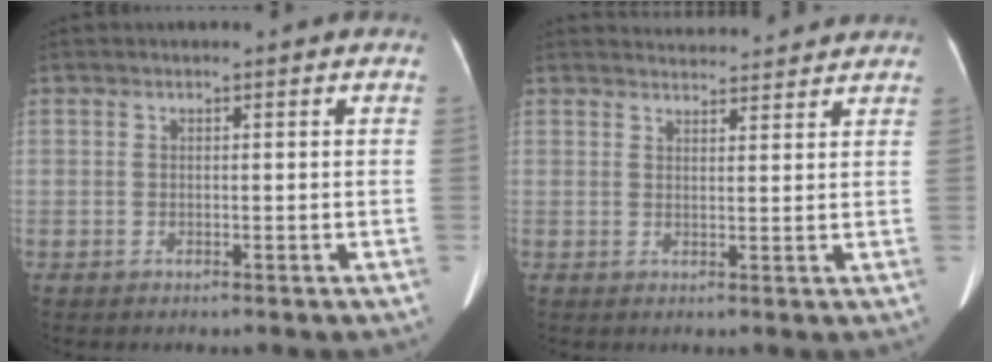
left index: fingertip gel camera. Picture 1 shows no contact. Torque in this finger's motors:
{"motor_torque": [-0.09, -0.31, -0.13, -0.04]}